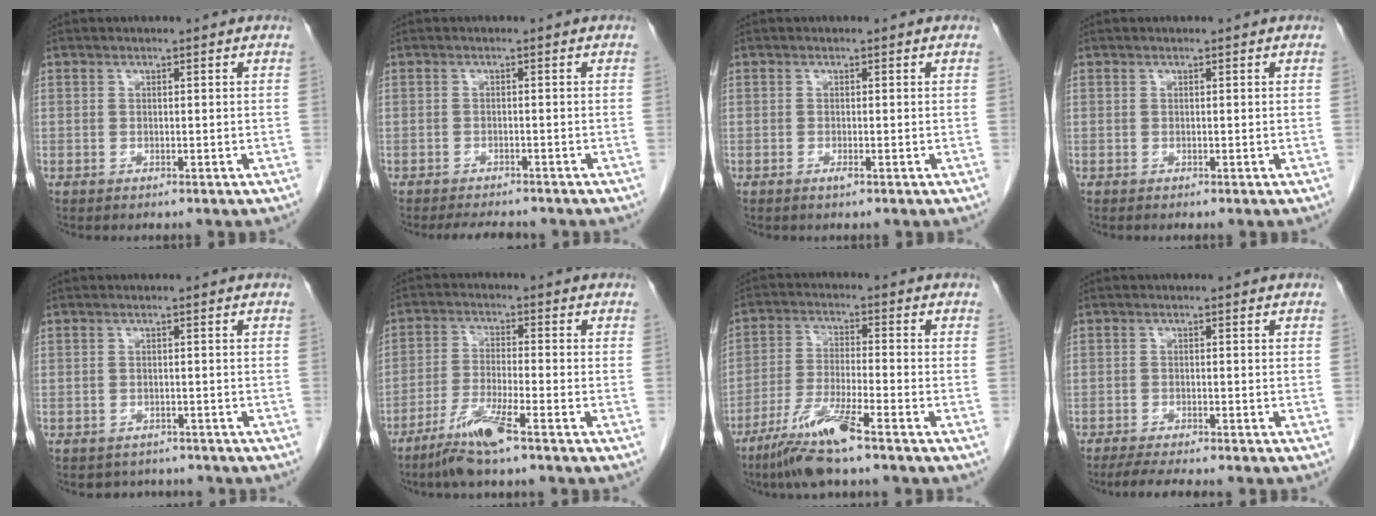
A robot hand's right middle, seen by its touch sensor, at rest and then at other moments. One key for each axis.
{"total": 5.2, "fx": -4.7, "fy": 1.2, "fz": 1.9, "tx": -0.028, "ty": -0.009, "tz": -0.066}
{"total": 0.8, "fx": -0.5, "fy": 0.0, "fz": 0.7, "tx": -0.014, "ty": -0.001, "tz": -0.010}
{"total": 0.0}
{"total": 3.9, "fx": -3.5, "fy": 1.7, "fz": 0.1, "tx": -0.006, "ty": 0.005, "tz": -0.044}
{"total": 7.2, "fx": -5.0, "fy": -0.1, "fz": 5.2, "tx": -0.109, "ty": -0.018, "tz": -0.100}
{"total": 9.5, "fx": -6.6, "fy": -0.1, "fz": 6.9, "tx": -0.140, "ty": -0.029, "tz": -0.127}
{"total": 6.2, "fx": -5.3, "fy": 0.2, "fz": 3.2, "tx": -0.050, "ty": -0.018, "tz": -0.083}